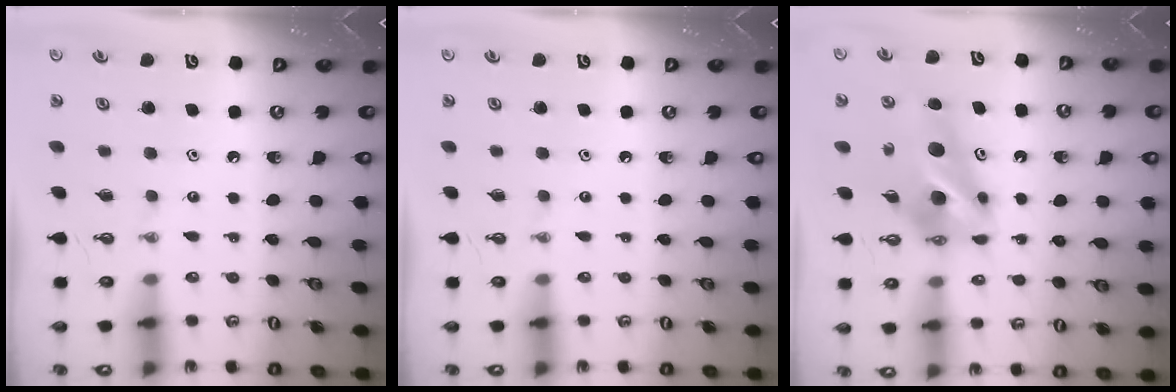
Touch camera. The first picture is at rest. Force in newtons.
{"total": 0.0}
{"total": 11.4, "press": 11.4, "slide": 1.0}